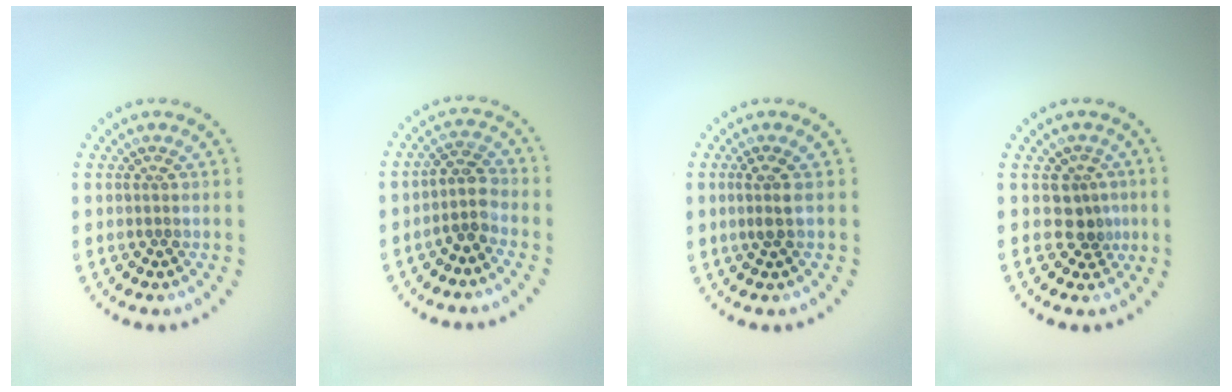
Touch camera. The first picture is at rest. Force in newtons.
{"total": 2.4, "press": 1.9, "slide": 1.4}
{"total": 1.4, "press": 1.2, "slide": 0.8}
{"total": 2.5, "press": 1.8, "slide": 1.6}